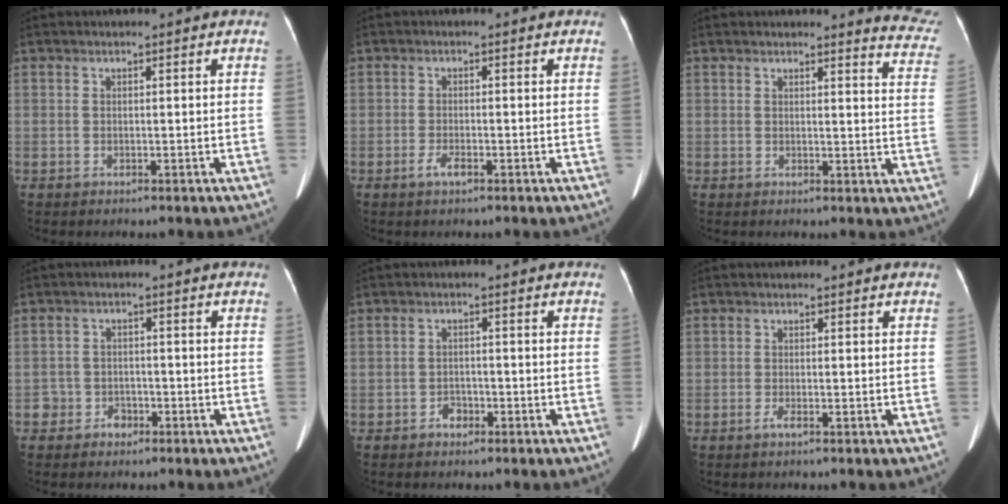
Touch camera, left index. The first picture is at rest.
{"total": 1.8, "force": [-1.1, 0.5, 1.4], "torque": [-0.029, -0.001, -0.019]}
{"total": 8.5, "force": [8.5, 0.5, 0.6], "torque": [0.022, -0.085, 0.054]}
{"total": 2.7, "force": [-1.6, 2.2, 0.4], "torque": [-0.003, 0.010, -0.027]}
{"total": 1.8, "force": [-1.2, 1.2, 0.6], "torque": [-0.010, 0.005, -0.020]}
{"total": 0.7, "force": [-0.4, 0.0, 0.6], "torque": [-0.013, -0.001, -0.009]}